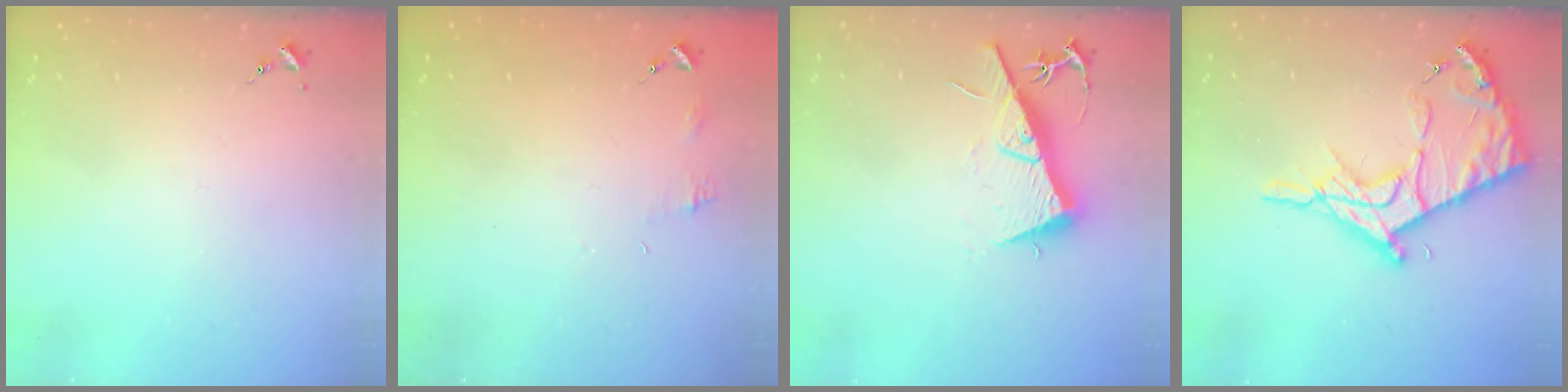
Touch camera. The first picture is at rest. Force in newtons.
{"total": 4.5, "press": 4.5, "slide": 0.5}
{"total": 12.5, "press": 12.5, "slide": 0.5}
{"total": 16.8, "press": 16.8, "slide": 1.3}